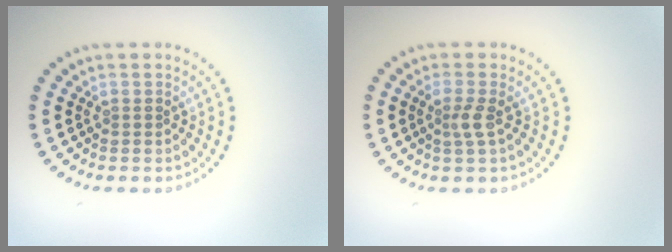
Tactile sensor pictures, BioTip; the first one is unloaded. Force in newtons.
{"total": 1.6, "press": 1.2, "slide": 1.1}